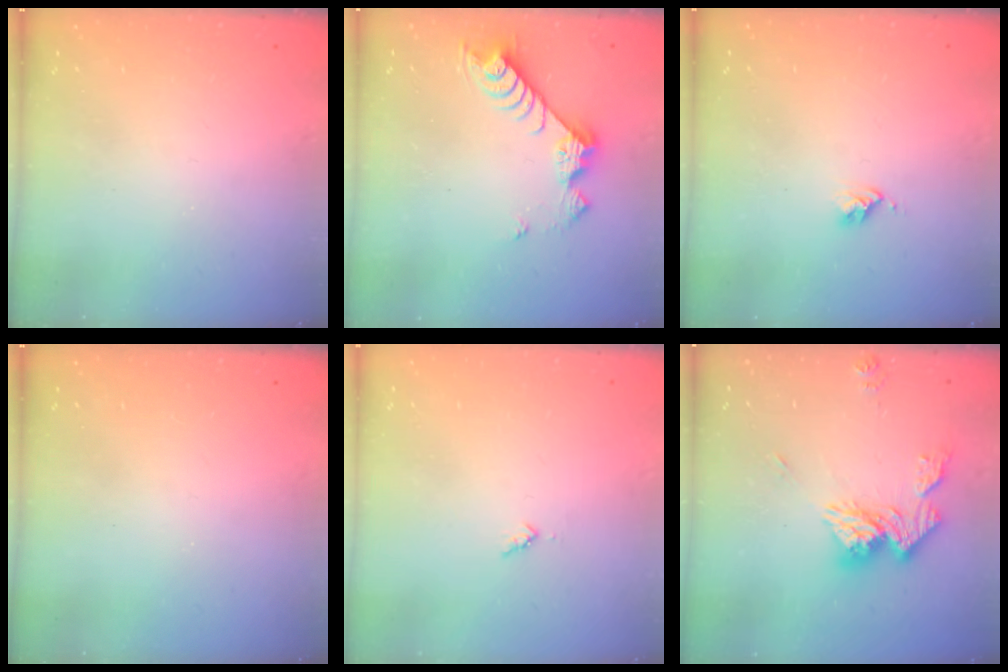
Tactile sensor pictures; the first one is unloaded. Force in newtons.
{"total": 9.3, "press": 9.3, "slide": 0.4}
{"total": 2.7, "press": 2.6, "slide": 0.4}
{"total": 0.0}
{"total": 3.4, "press": 3.3, "slide": 0.4}
{"total": 14.8, "press": 14.7, "slide": 1.6}